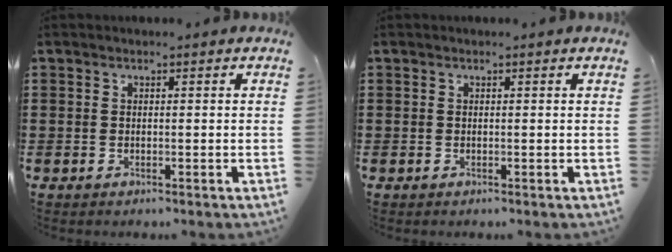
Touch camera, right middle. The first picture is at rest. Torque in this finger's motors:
{"motor_torque": [-0.12, -0.18, 0.08, -0.01]}